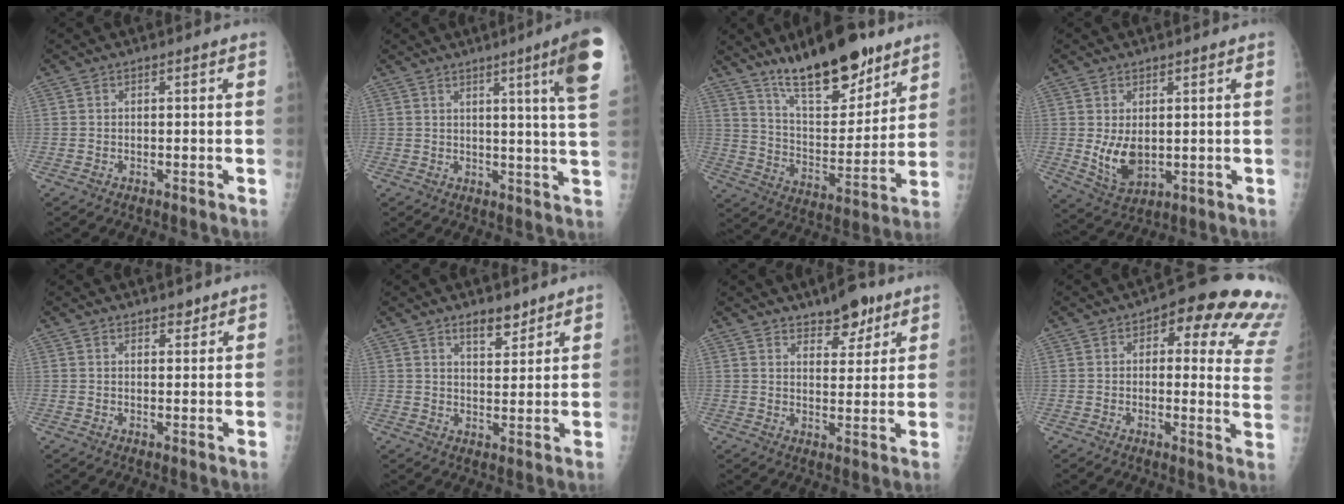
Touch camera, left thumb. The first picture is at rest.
{"total": 11.9, "force": [5.7, -0.4, 10.5], "torque": [-0.137, -0.033, 0.064]}
{"total": 19.3, "force": [14.0, 6.6, 11.6], "torque": [-0.139, -0.084, 0.238]}
{"total": 6.4, "force": [0.5, 4.2, 4.8], "torque": [-0.072, -0.018, 0.026]}
{"total": 2.1, "force": [1.7, 0.9, 0.7], "torque": [0.005, -0.010, 0.024]}
{"total": 4.9, "force": [3.8, 2.0, 2.3], "torque": [-0.019, -0.029, 0.064]}
{"total": 7.2, "force": [5.3, 3.2, 3.8], "torque": [-0.023, -0.031, 0.078]}
{"total": 17.5, "force": [11.0, 7.3, 11.5], "torque": [-0.074, -0.037, 0.099]}